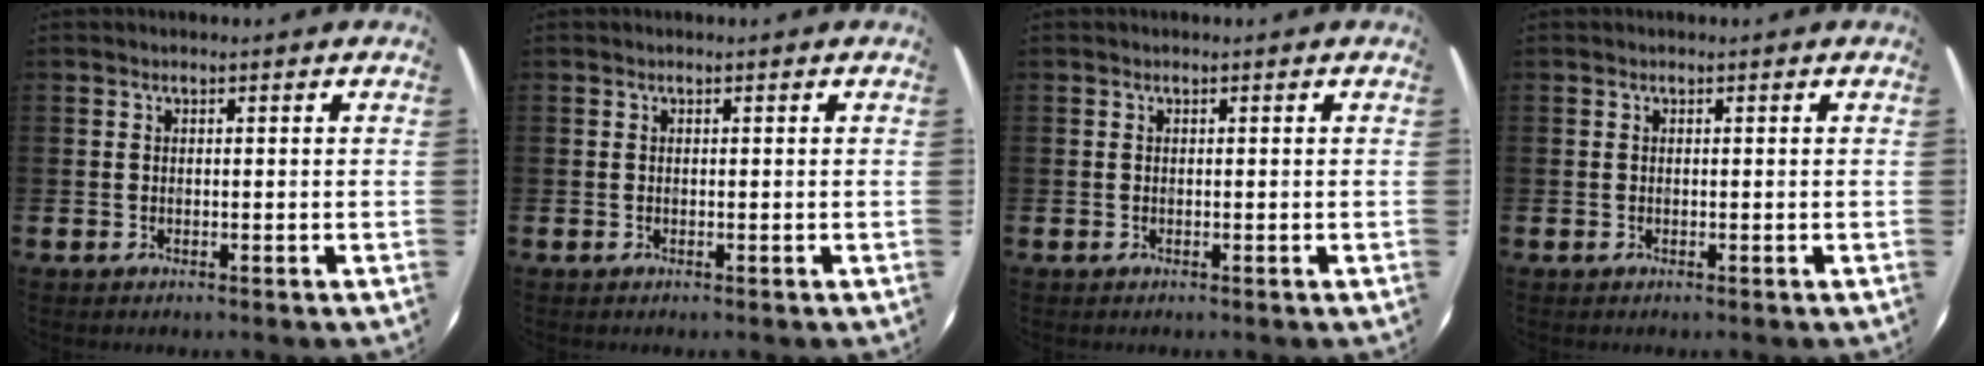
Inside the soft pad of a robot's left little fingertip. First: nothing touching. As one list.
[{"total": 0.0}, {"total": 0.0}, {"total": 0.0}]